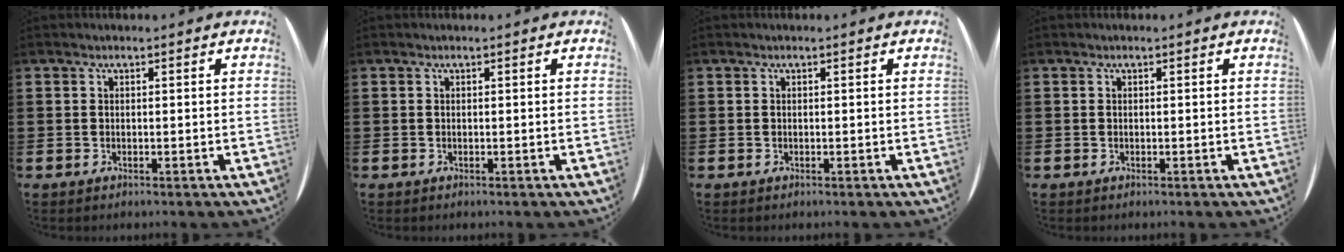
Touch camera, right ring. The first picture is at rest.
{"total": 0.0}
{"total": 0.0}
{"total": 0.0}